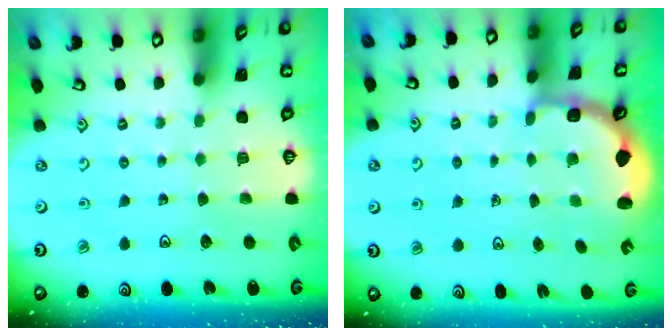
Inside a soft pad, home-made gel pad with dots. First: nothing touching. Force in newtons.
{"total": 3.0, "press": 2.0, "slide": 2.2}